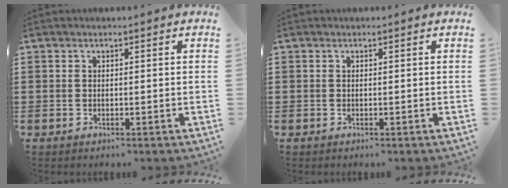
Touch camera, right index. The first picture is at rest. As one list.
[{"total": 0.0}]